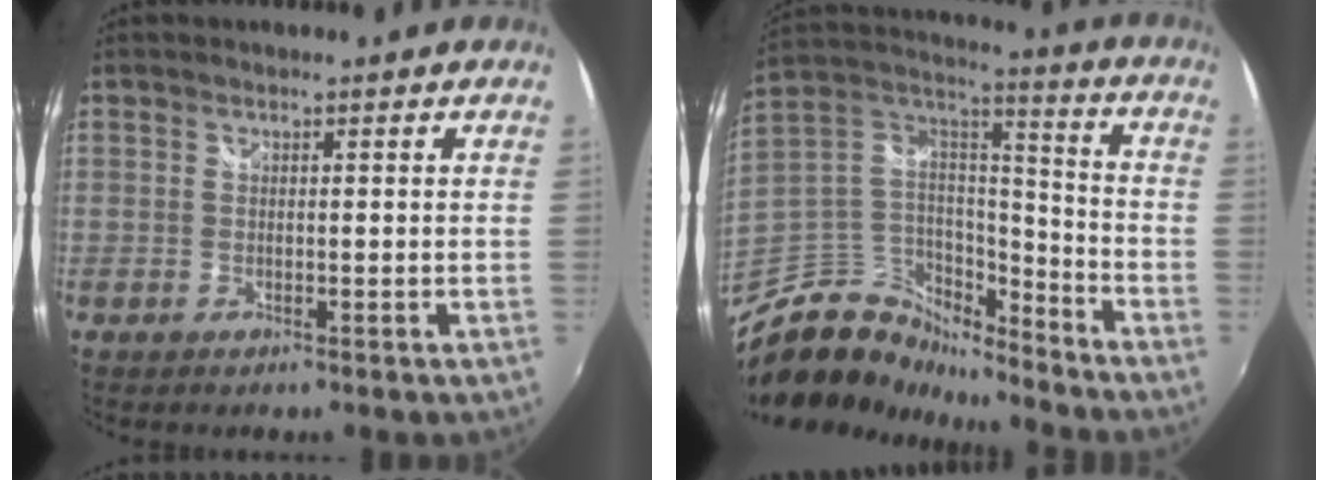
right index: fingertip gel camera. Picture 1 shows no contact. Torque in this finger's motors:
{"motor_torque": [0.40, -0.61, -0.05, -0.02]}